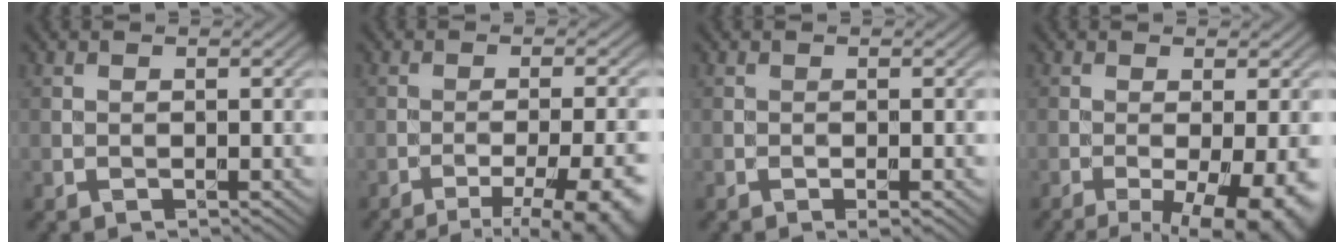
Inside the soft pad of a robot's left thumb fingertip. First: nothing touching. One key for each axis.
{"total": 11.2, "fx": -7.0, "fy": 3.2, "fz": 8.1, "tx": -0.097, "ty": -0.002, "tz": -0.075}
{"total": 1.2, "fx": -0.6, "fy": 0.2, "fz": 1.0, "tx": -0.018, "ty": -0.001, "tz": -0.009}
{"total": 9.5, "fx": -4.1, "fy": 2.4, "fz": 8.3, "tx": -0.129, "ty": -0.013, "tz": -0.052}